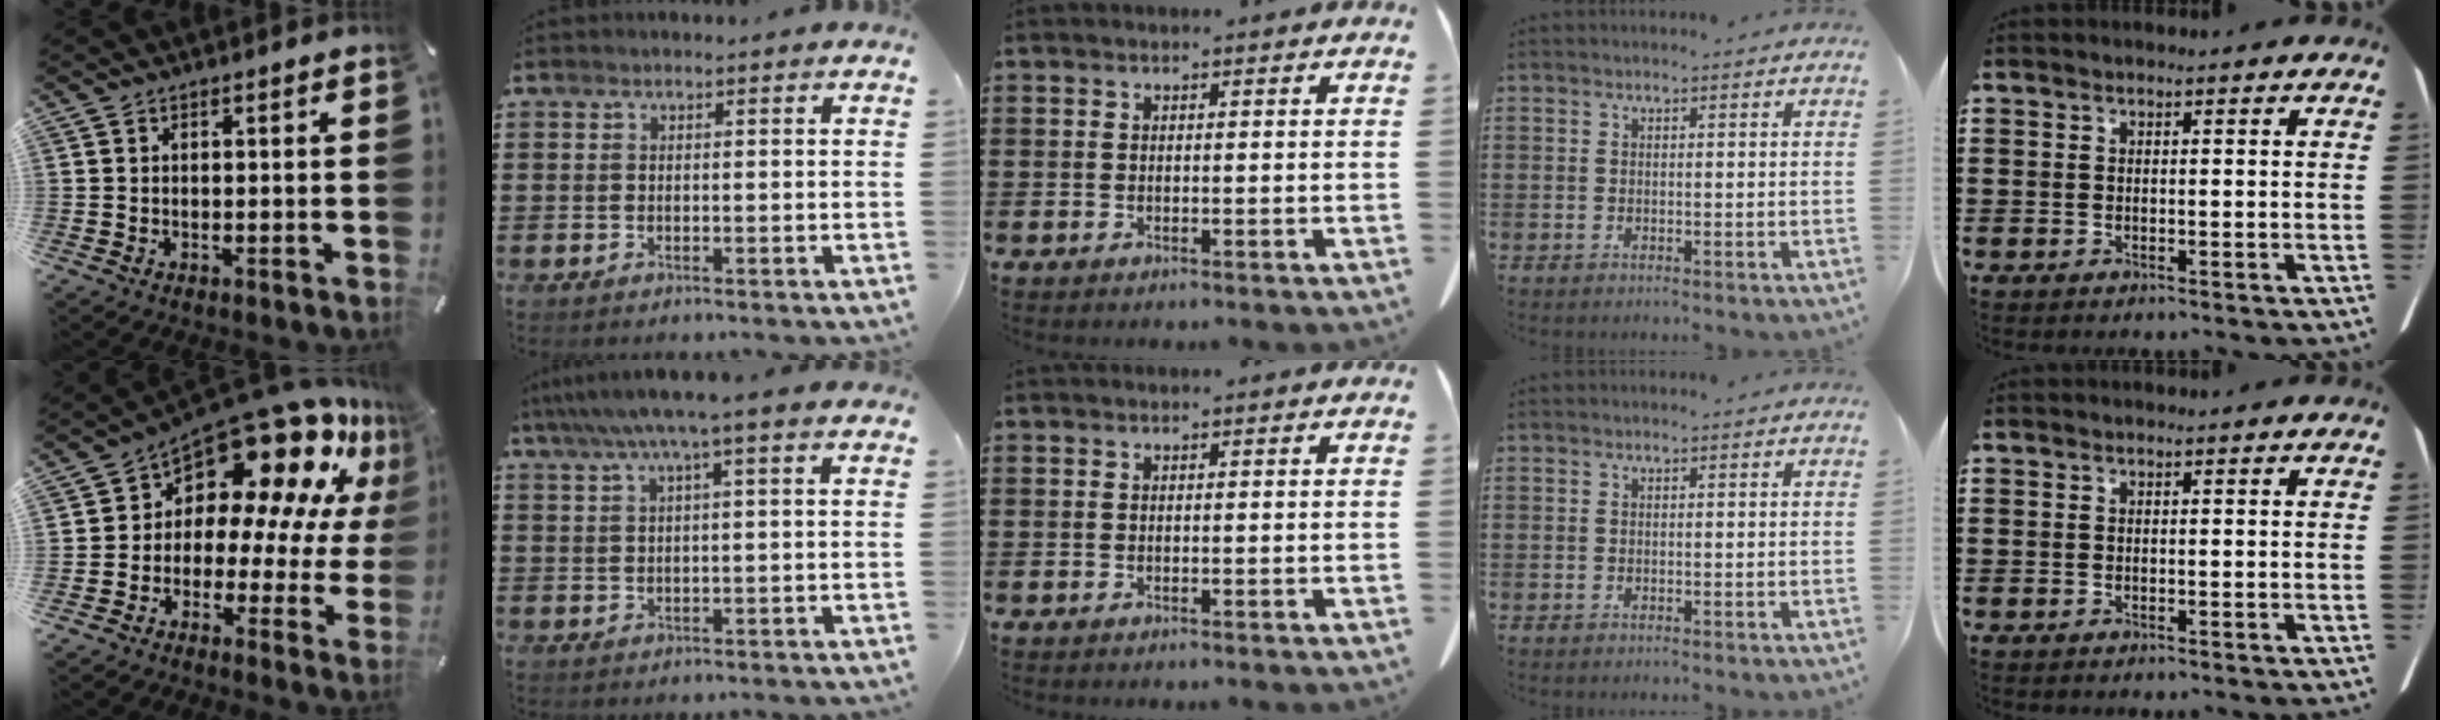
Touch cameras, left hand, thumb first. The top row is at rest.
{"thumb": {"total": 17.0, "force": [11.3, 8.9, 9.1], "torque": [-0.141, -0.104, 0.194]}, "index": {"total": 5.6, "force": [3.0, 0.0, 4.7], "torque": [-0.098, 0.003, 0.050]}}